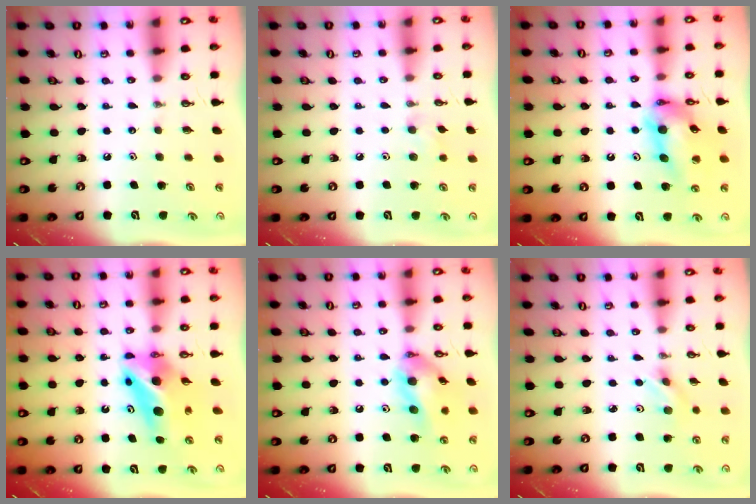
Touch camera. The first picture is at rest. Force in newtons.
{"total": 6.8, "press": 6.8, "slide": 1.0}
{"total": 15.1, "press": 15.0, "slide": 1.4}
{"total": 11.4, "press": 11.4, "slide": 1.0}
{"total": 14.6, "press": 14.2, "slide": 3.2}
{"total": 2.6, "press": 2.4, "slide": 0.8}